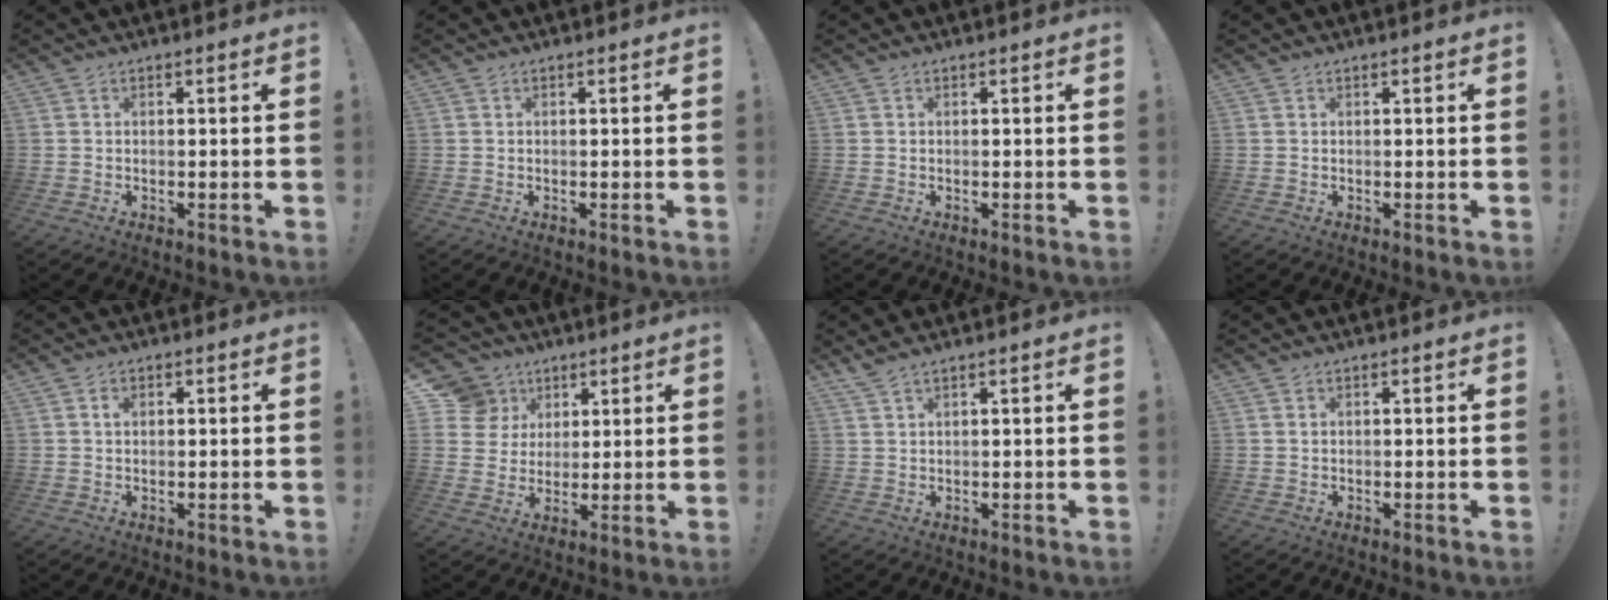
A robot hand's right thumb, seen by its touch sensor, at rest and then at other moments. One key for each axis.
{"total": 0.0}
{"total": 0.0}
{"total": 0.0}
{"total": 1.0, "fx": 0.3, "fy": 0.7, "fz": 0.6, "tx": -0.006, "ty": 0.000, "tz": 0.005}
{"total": 11.0, "fx": 4.6, "fy": 9.6, "fz": 2.9, "tx": -0.040, "ty": -0.024, "tz": 0.096}
{"total": 2.0, "fx": 1.7, "fy": 0.0, "fz": 1.2, "tx": -0.028, "ty": -0.008, "tz": 0.031}
{"total": 0.6, "fx": 0.4, "fy": 0.4, "fz": 0.2, "tx": 0.001, "ty": -0.002, "tz": 0.006}